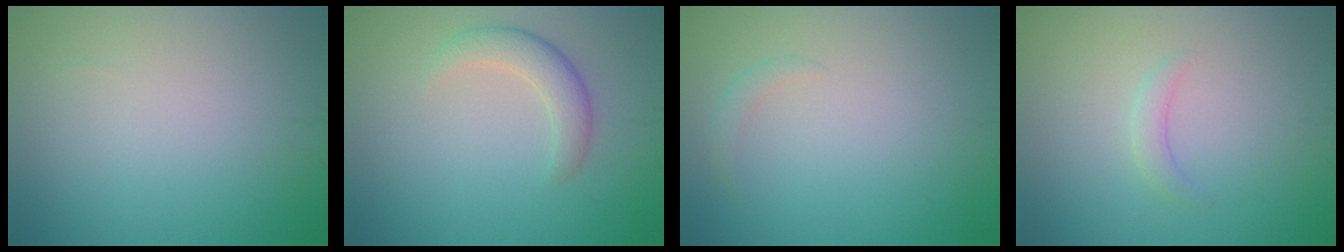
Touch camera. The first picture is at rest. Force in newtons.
{"total": 3.0, "press": 3.0, "slide": 0.3}
{"total": 0.9, "press": 0.9, "slide": 0.1}
{"total": 1.2, "press": 1.2, "slide": 0.2}